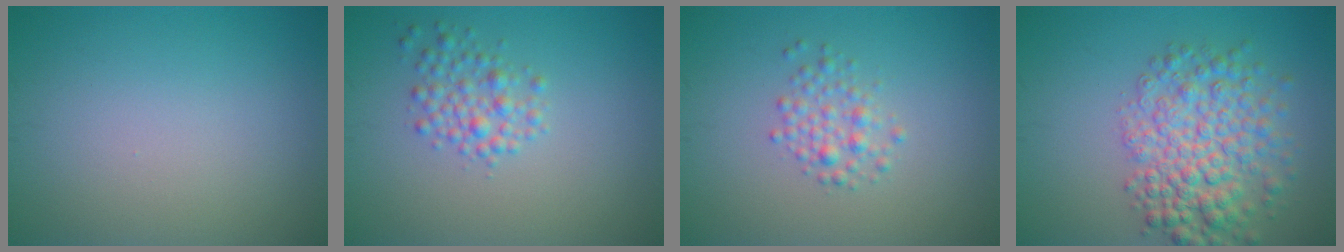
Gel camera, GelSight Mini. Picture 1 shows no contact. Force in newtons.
{"total": 2.4, "press": 2.4, "slide": 0.1}
{"total": 2.0, "press": 2.0, "slide": 0.0}
{"total": 6.5, "press": 6.5, "slide": 0.2}